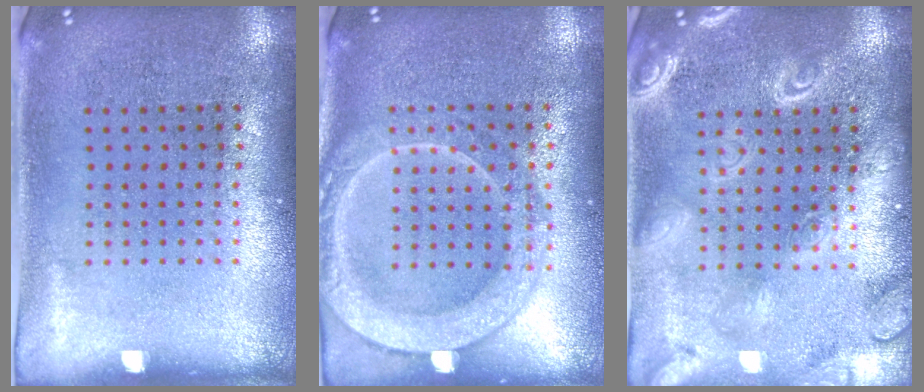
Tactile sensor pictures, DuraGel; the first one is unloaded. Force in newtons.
{"total": 2.0, "press": 2.0, "slide": 0.3}
{"total": 3.8, "press": 3.8, "slide": 0.6}